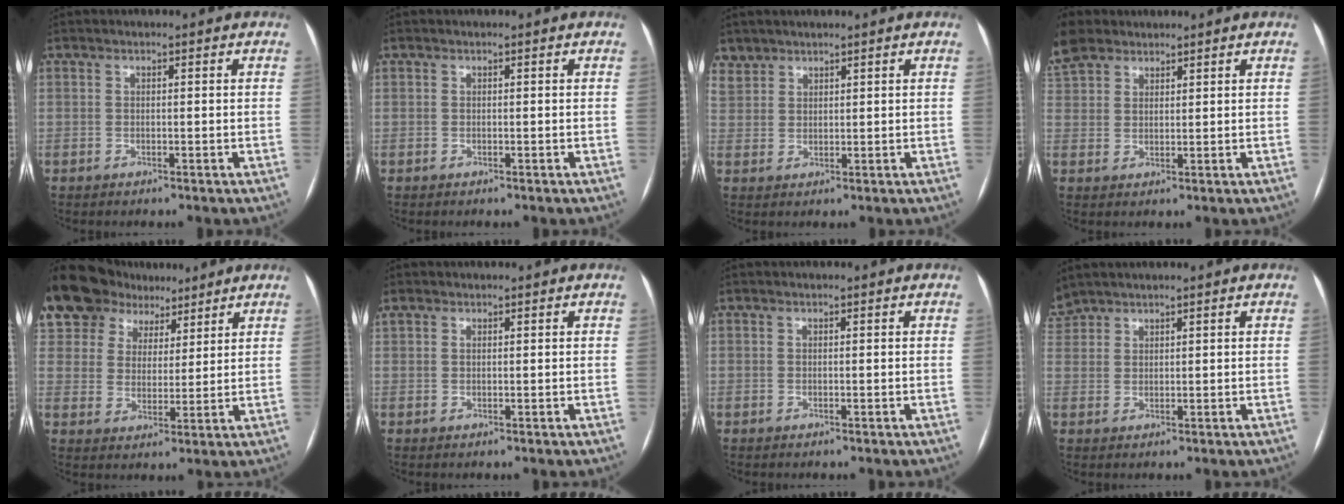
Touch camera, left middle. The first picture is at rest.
{"total": 0.0}
{"total": 3.5, "force": [2.8, 2.1, -0.3], "torque": [0.015, 0.006, 0.055]}
{"total": 6.3, "force": [5.3, 2.9, 1.8], "torque": [-0.078, 0.018, 0.119]}
{"total": 15.3, "force": [11.4, 9.2, 4.4], "torque": [-0.133, 0.039, 0.214]}
{"total": 1.6, "force": [-0.3, -1.3, -0.8], "torque": [-0.003, 0.004, 0.005]}
{"total": 0.0}
{"total": 3.2, "force": [3.0, 1.0, 0.1], "torque": [-0.011, 0.016, 0.063]}